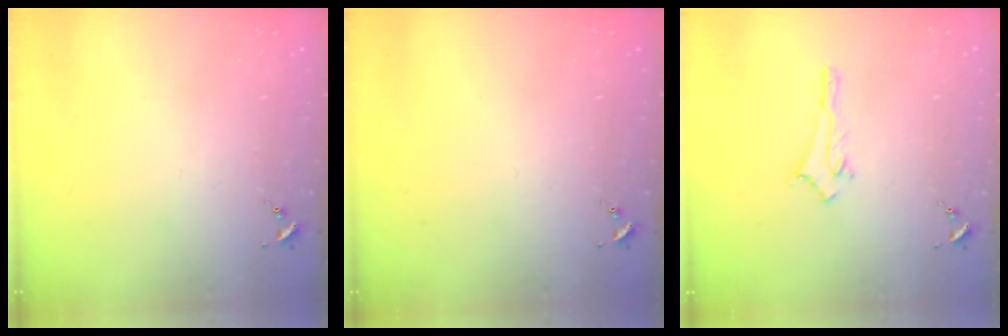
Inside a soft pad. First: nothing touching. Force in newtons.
{"total": 0.0}
{"total": 2.9, "press": 2.9, "slide": 0.3}